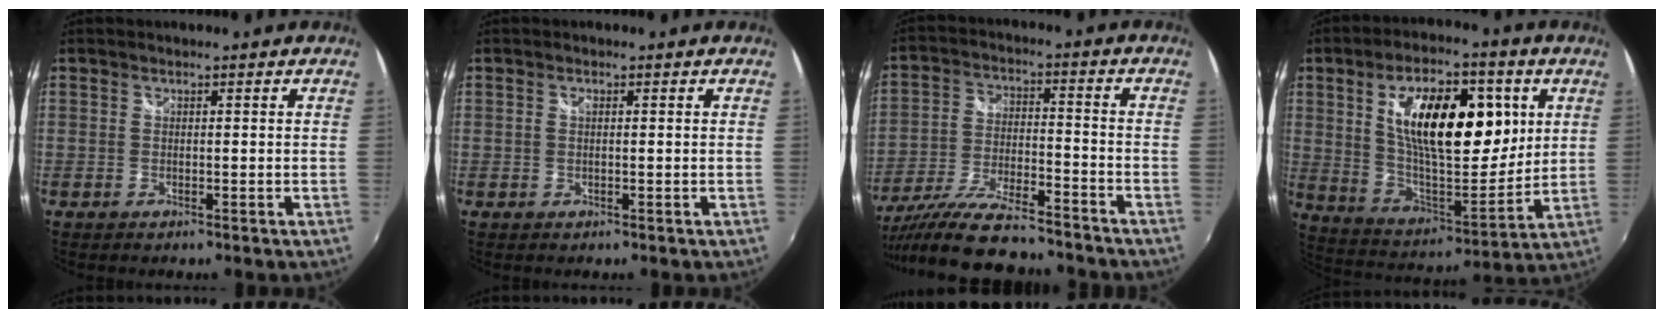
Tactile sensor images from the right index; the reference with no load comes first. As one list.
[{"total": 0.5, "force": [0.1, 0.2, 0.5], "torque": [-0.009, 0.002, 0.001]}, {"total": 18.5, "force": [-16.1, 3.0, 8.7], "torque": [-0.177, -0.044, -0.270]}, {"total": 21.7, "force": [6.1, 10.0, 18.2], "torque": [-0.303, 0.000, 0.109]}]